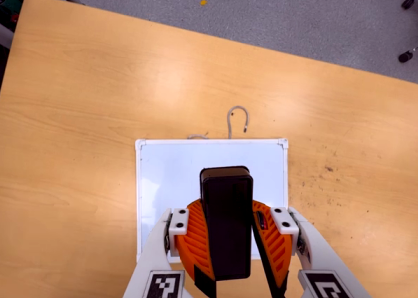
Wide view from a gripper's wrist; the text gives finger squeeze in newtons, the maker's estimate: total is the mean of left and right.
{"total": 9.7, "left": 9.9, "right": 9.4}